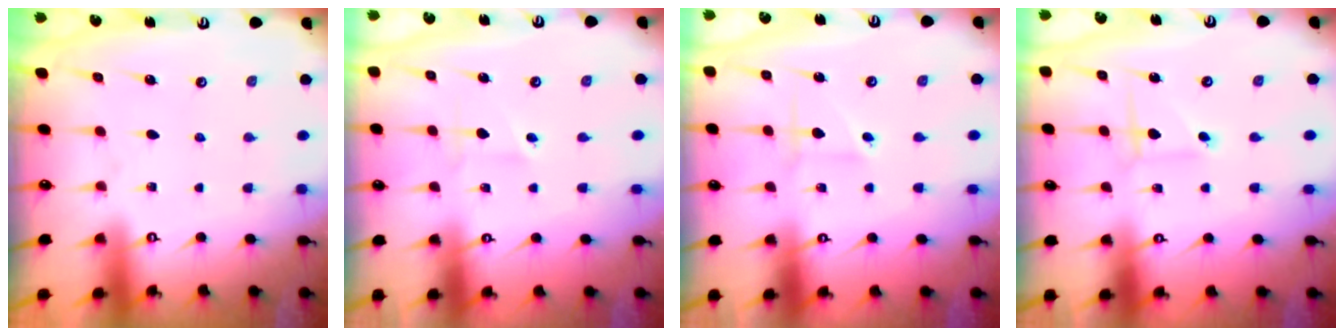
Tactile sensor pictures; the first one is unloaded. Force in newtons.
{"total": 1.6, "press": 1.3, "slide": 0.9}
{"total": 2.3, "press": 2.3, "slide": 0.1}
{"total": 1.3, "press": 1.3, "slide": 0.1}